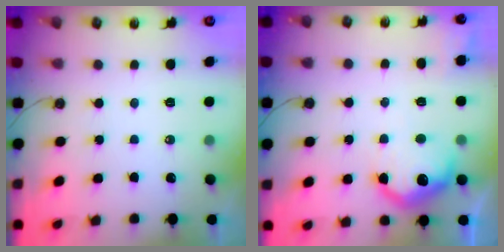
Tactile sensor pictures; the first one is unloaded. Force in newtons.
{"total": 12.4, "press": 12.4, "slide": 1.0}